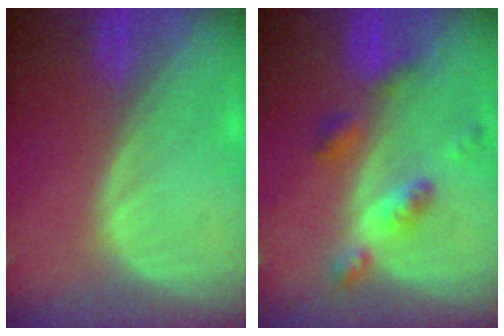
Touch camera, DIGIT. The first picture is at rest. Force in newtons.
{"total": 6.0, "press": 5.2, "slide": 2.8}